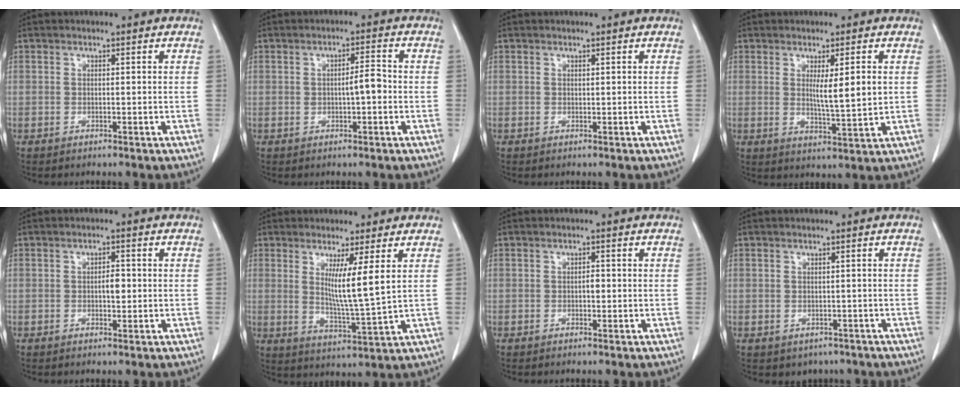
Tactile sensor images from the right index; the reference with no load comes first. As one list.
[{"total": 3.3, "force": [-0.3, 0.7, 3.2], "torque": [-0.051, 0.008, -0.005]}, {"total": 0.0}, {"total": 5.9, "force": [1.0, 0.3, 5.8], "torque": [-0.095, -0.014, 0.019]}, {"total": 2.2, "force": [-0.2, 0.8, 2.1], "torque": [-0.034, 0.003, -0.002]}, {"total": 7.3, "force": [2.3, -0.8, 6.9], "torque": [-0.119, -0.026, 0.045]}, {"total": 1.1, "force": [-0.2, 0.5, 1.0], "torque": [-0.014, 0.003, -0.005]}, {"total": 3.0, "force": [-2.0, 2.2, 0.5], "torque": [-0.001, 0.006, -0.023]}]